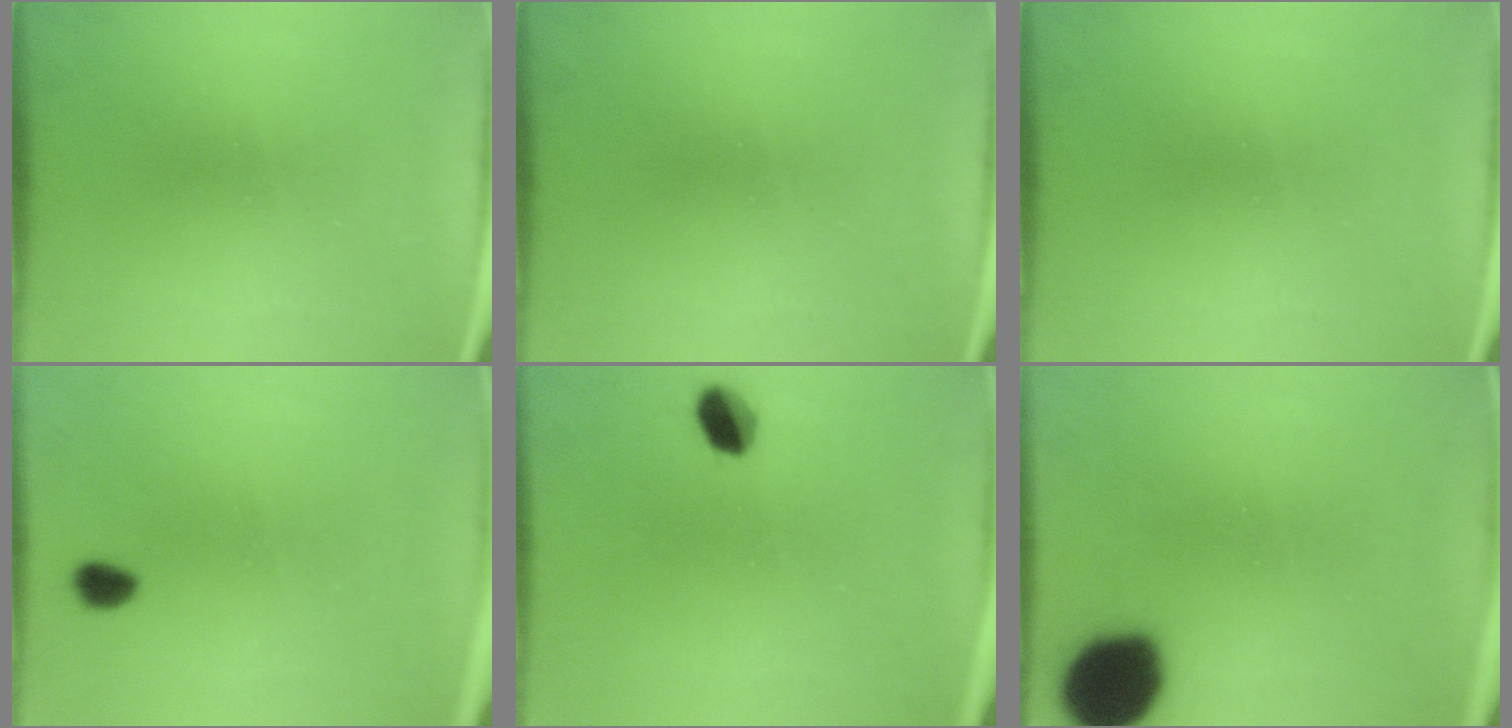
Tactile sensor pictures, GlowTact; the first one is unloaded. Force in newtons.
{"total": 0.0}
{"total": 0.0}
{"total": 3.0}
{"total": 4.6}
{"total": 17.5}